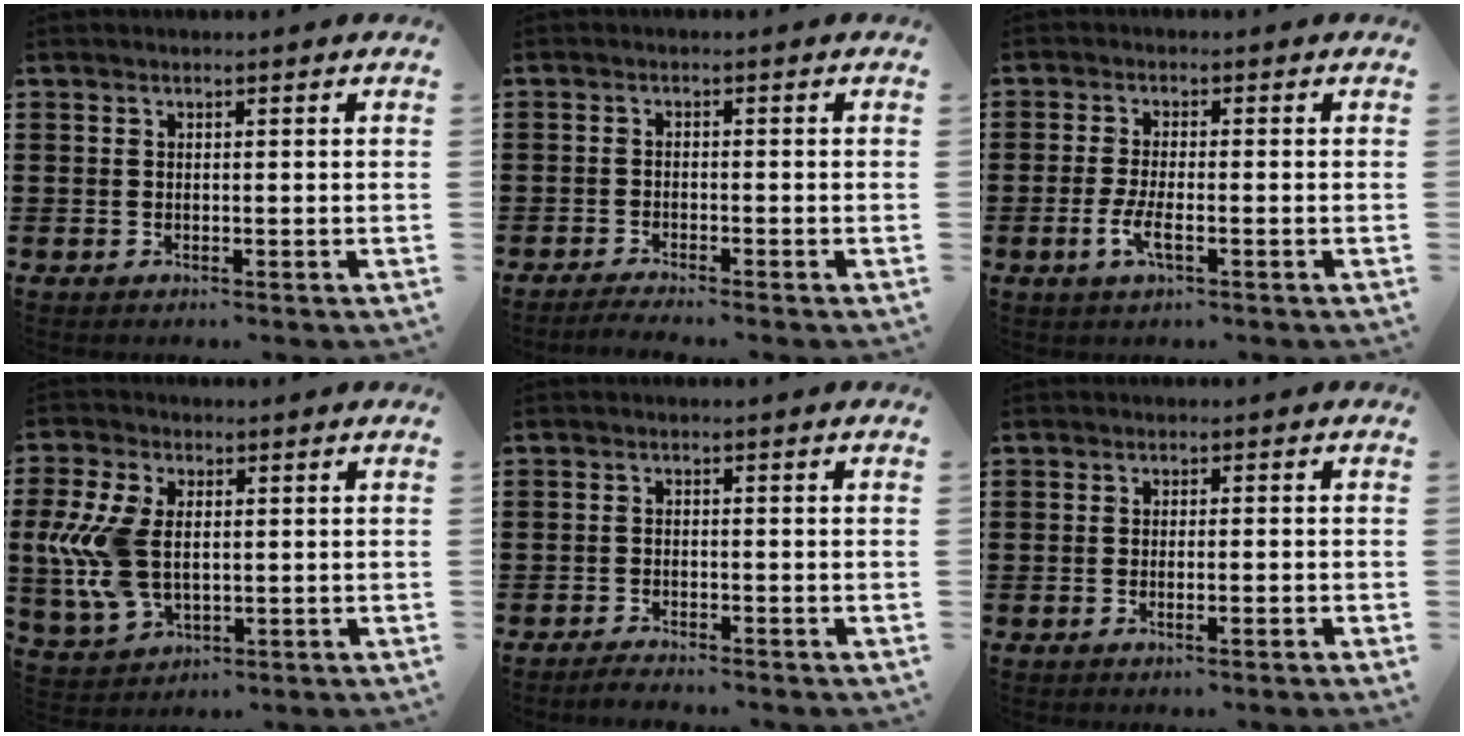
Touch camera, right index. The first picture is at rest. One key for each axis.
{"total": 1.7, "fx": -1.7, "fy": -0.2, "fz": 0.3, "tx": -0.005, "ty": 0.002, "tz": -0.033}
{"total": 3.8, "fx": -1.4, "fy": 0.8, "fz": 3.5, "tx": -0.079, "ty": -0.008, "tz": -0.031}
{"total": 10.0, "fx": 0.5, "fy": 6.2, "fz": 7.8, "tx": -0.195, "ty": 0.000, "tz": 0.005}
{"total": 1.6, "fx": -1.6, "fy": 0.0, "fz": 0.0, "tx": -0.004, "ty": 0.005, "tz": -0.034}
{"total": 1.4, "fx": -0.7, "fy": -0.1, "fz": 1.2, "tx": -0.019, "ty": -0.003, "tz": -0.013}